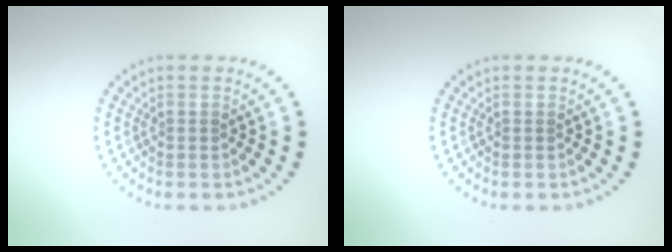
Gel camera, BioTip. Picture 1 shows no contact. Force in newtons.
{"total": 0.0}